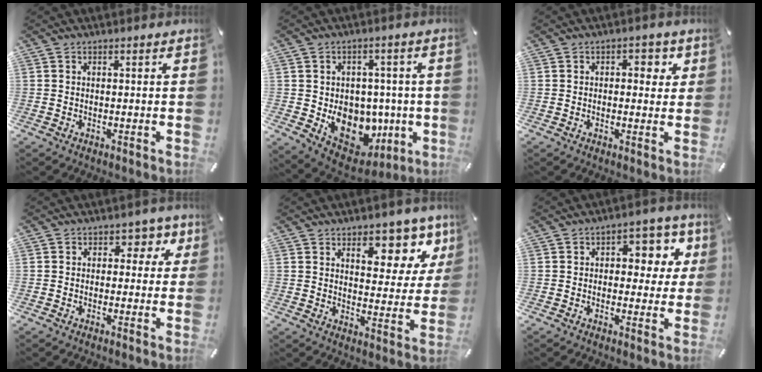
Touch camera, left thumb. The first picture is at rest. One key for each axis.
{"total": 13.0, "fx": -1.7, "fy": 11.1, "fz": 6.6, "tx": -0.088, "ty": -0.013, "tz": -0.009}
{"total": 3.4, "fx": 0.4, "fy": 2.2, "fz": 2.6, "tx": -0.022, "ty": -0.001, "tz": -0.006}
{"total": 4.8, "fx": 1.3, "fy": 3.8, "fz": 2.6, "tx": -0.011, "ty": -0.004, "tz": 0.013}
{"total": 11.4, "fx": 7.1, "fy": 6.1, "fz": 6.4, "tx": -0.056, "ty": -0.054, "tz": 0.114}
{"total": 8.7, "fx": 2.1, "fy": 5.9, "fz": 6.1, "tx": -0.062, "ty": -0.010, "tz": 0.028}